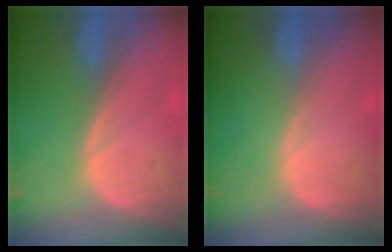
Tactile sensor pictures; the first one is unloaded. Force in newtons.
{"total": 0.0}